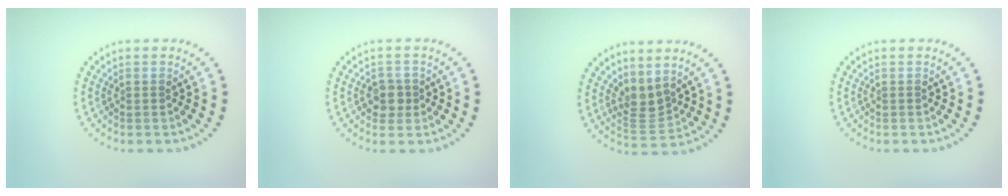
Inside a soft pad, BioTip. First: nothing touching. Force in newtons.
{"total": 1.9, "press": 1.8, "slide": 0.7}
{"total": 2.6, "press": 2.0, "slide": 1.6}
{"total": 0.0}